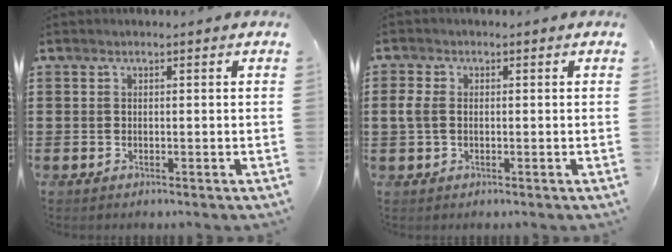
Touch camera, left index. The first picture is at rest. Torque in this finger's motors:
{"motor_torque": [0.20, 0.08, 0.21, 0.05]}